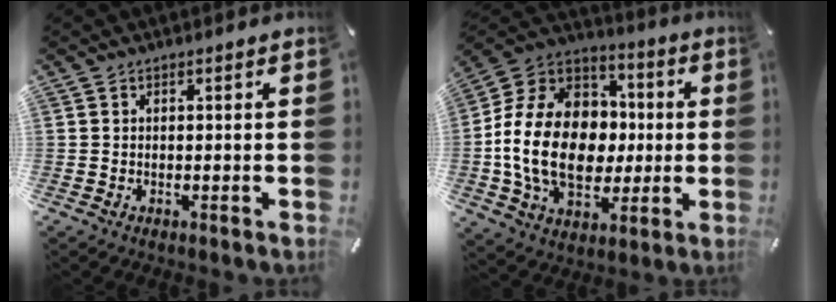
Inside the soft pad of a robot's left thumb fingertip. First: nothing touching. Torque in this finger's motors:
{"motor_torque": [1.50, 2.45, 2.77, 0.00, 0.32]}